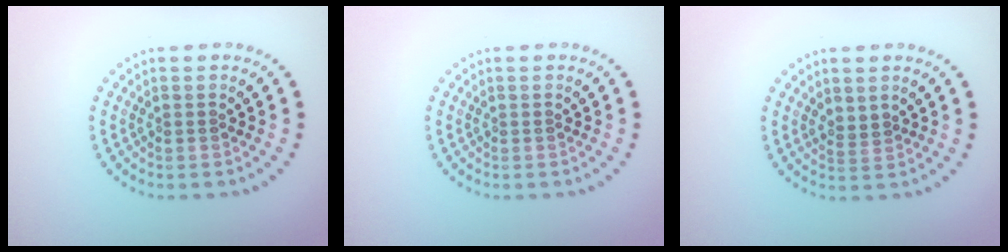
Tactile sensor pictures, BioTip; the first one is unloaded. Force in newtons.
{"total": 0.0}
{"total": 1.2, "press": 1.0, "slide": 0.7}